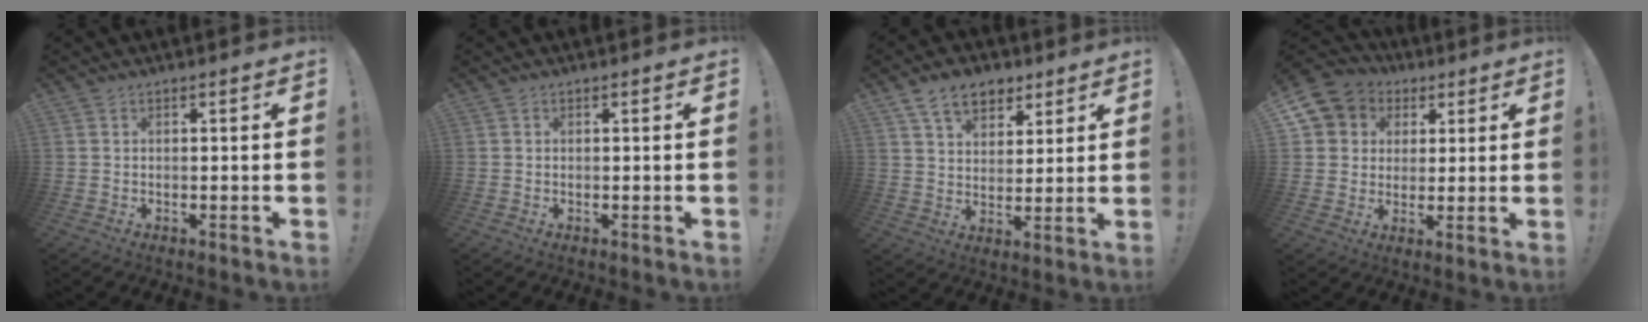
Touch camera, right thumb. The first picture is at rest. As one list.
[{"total": 0.0}, {"total": 11.0, "force": [6.6, 7.2, 5.1], "torque": [-0.082, -0.022, 0.126]}, {"total": 8.2, "force": [2.7, 7.4, 2.2], "torque": [-0.027, -0.013, 0.059]}]